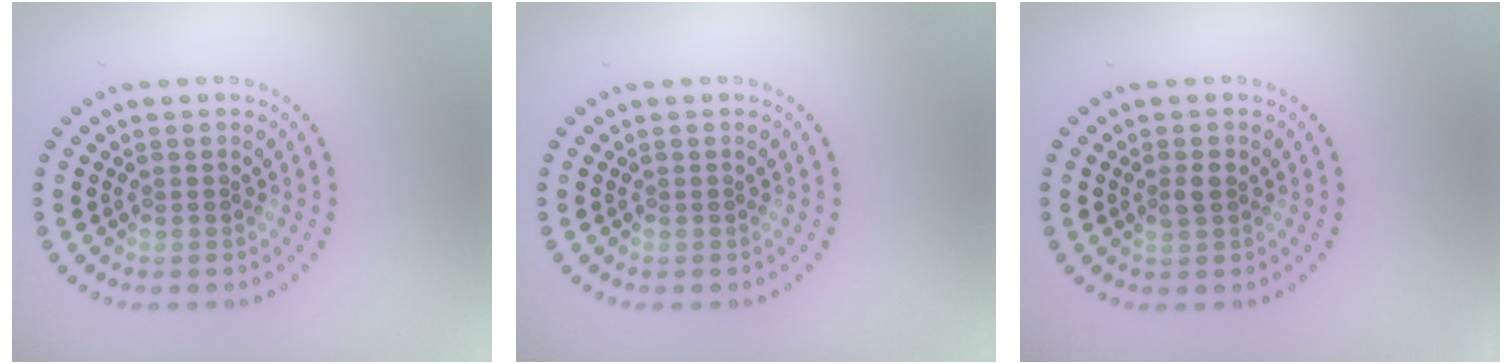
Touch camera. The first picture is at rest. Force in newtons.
{"total": 0.0}
{"total": 1.3, "press": 1.3, "slide": 0.2}